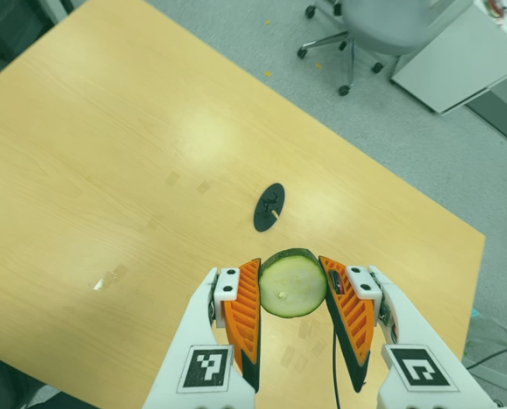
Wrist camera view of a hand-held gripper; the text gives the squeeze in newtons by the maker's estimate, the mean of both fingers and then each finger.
{"total": 11.0, "left": 10.1, "right": 11.9}